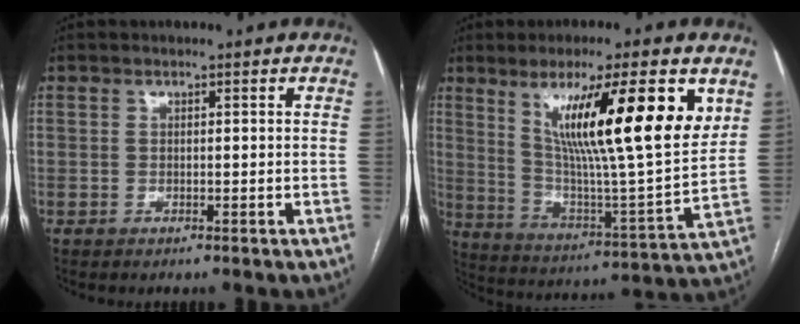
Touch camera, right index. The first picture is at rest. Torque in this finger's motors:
{"motor_torque": [1.28, 0.86, 1.05, 0.21]}